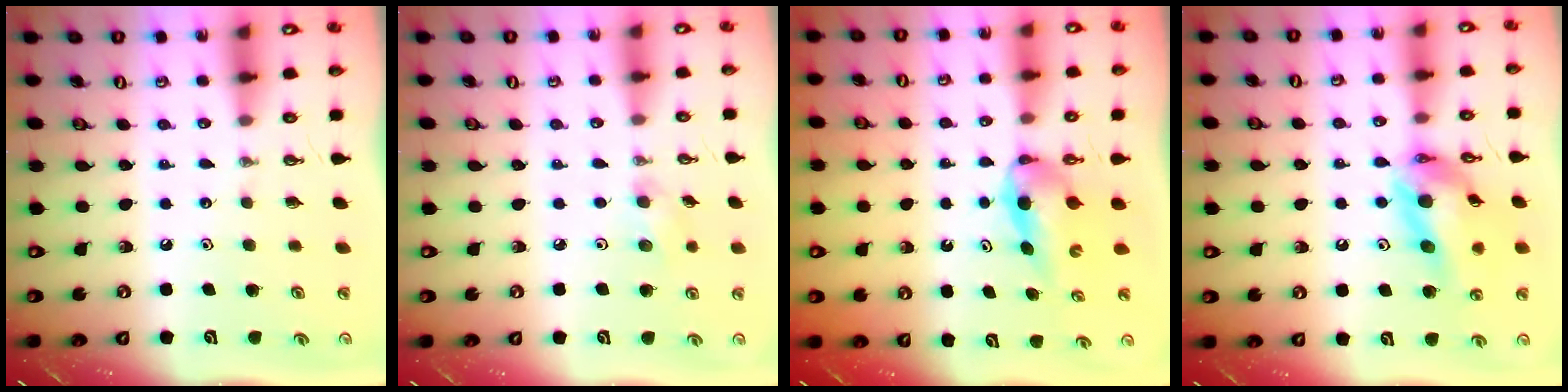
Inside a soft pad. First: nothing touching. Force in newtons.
{"total": 6.6, "press": 6.0, "slide": 2.7}
{"total": 7.5, "press": 5.4, "slide": 5.2}
{"total": 15.2, "press": 15.1, "slide": 1.7}